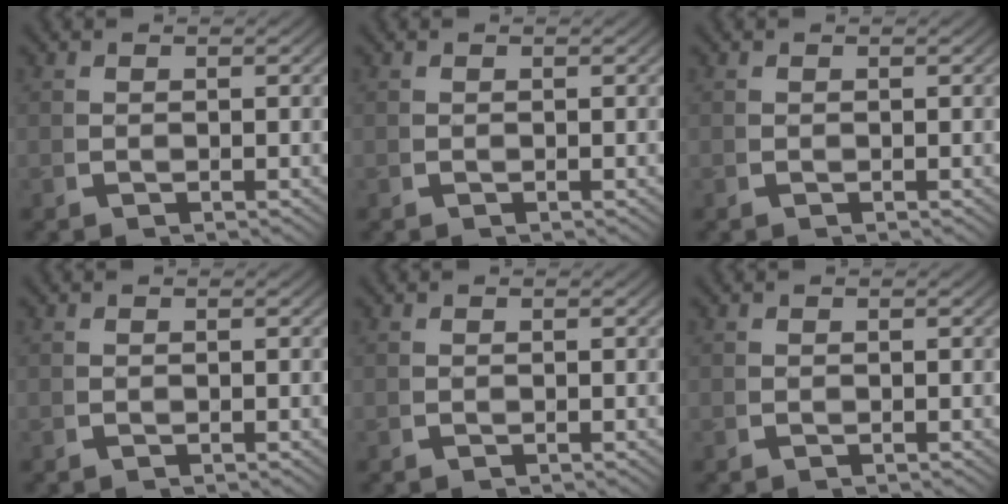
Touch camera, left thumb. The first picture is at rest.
{"total": 0.0}
{"total": 0.0}
{"total": 0.0}
{"total": 0.0}
{"total": 0.0}